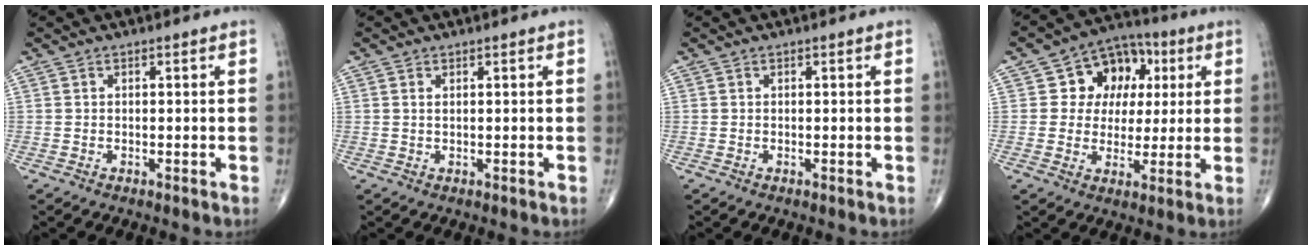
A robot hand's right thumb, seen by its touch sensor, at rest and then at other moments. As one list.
[{"total": 0.6, "force": [0.3, 0.2, 0.5], "torque": [-0.013, 0.002, 0.007]}, {"total": 0.0}, {"total": 11.6, "force": [3.1, 9.4, 6.0], "torque": [-0.033, 0.005, 0.042]}]